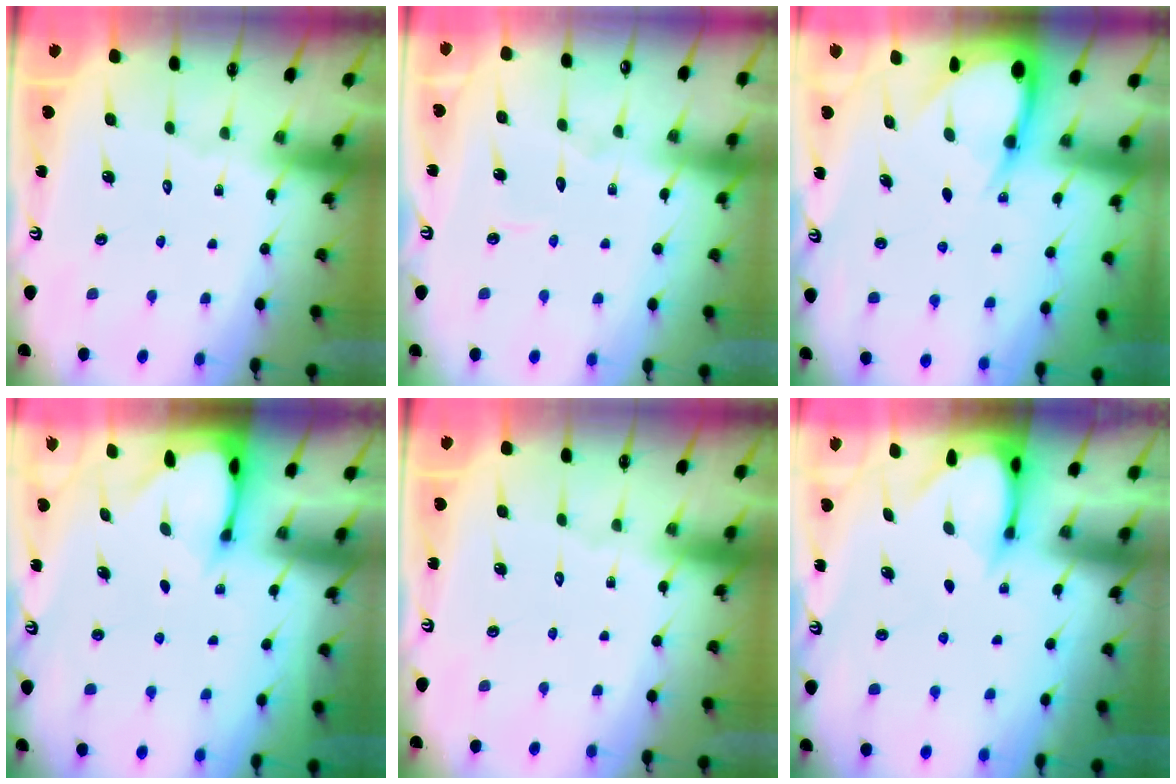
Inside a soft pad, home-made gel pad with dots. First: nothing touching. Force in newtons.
{"total": 3.2, "press": 3.2, "slide": 0.3}
{"total": 6.4, "press": 6.4, "slide": 0.6}
{"total": 2.3, "press": 2.3, "slide": 0.1}
{"total": 0.0}
{"total": 3.4, "press": 3.4, "slide": 0.3}